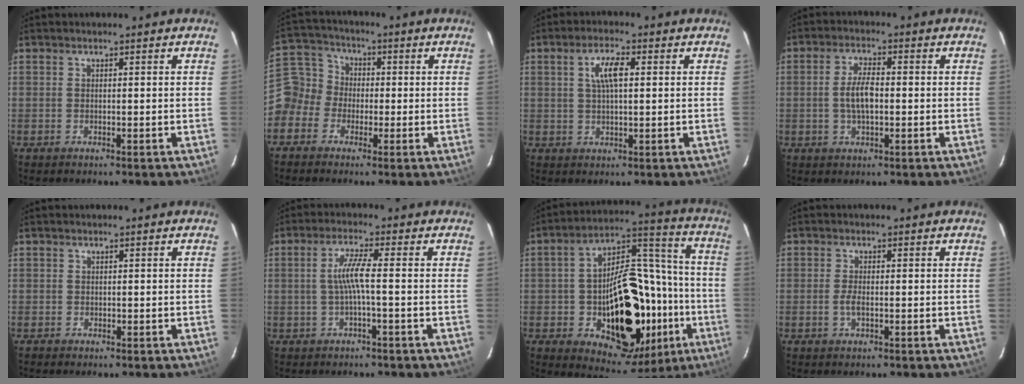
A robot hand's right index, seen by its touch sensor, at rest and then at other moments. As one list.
[{"total": 8.1, "force": [-3.1, 7.4, 1.5], "torque": [-0.039, 0.037, -0.077]}, {"total": 5.0, "force": [1.3, 1.8, 4.5], "torque": [-0.086, 0.010, 0.026]}, {"total": 5.4, "force": [-0.5, 2.1, 4.9], "torque": [-0.097, 0.004, -0.008]}, {"total": 0.7, "force": [-0.3, 0.6, -0.1], "torque": [-0.001, 0.004, -0.005]}, {"total": 4.2, "force": [-0.8, -0.5, 4.1], "torque": [-0.086, 0.002, -0.012]}, {"total": 26.4, "force": [-7.1, 16.3, 19.6], "torque": [-0.315, 0.042, -0.078]}, {"total": 2.0, "force": [-0.6, 0.5, 1.8], "torque": [-0.039, -0.002, -0.012]}]